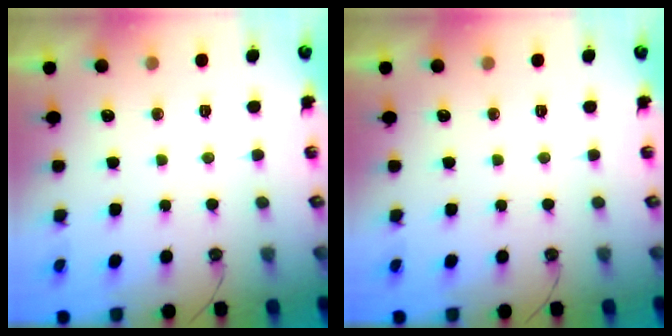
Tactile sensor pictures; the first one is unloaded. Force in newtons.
{"total": 0.0}